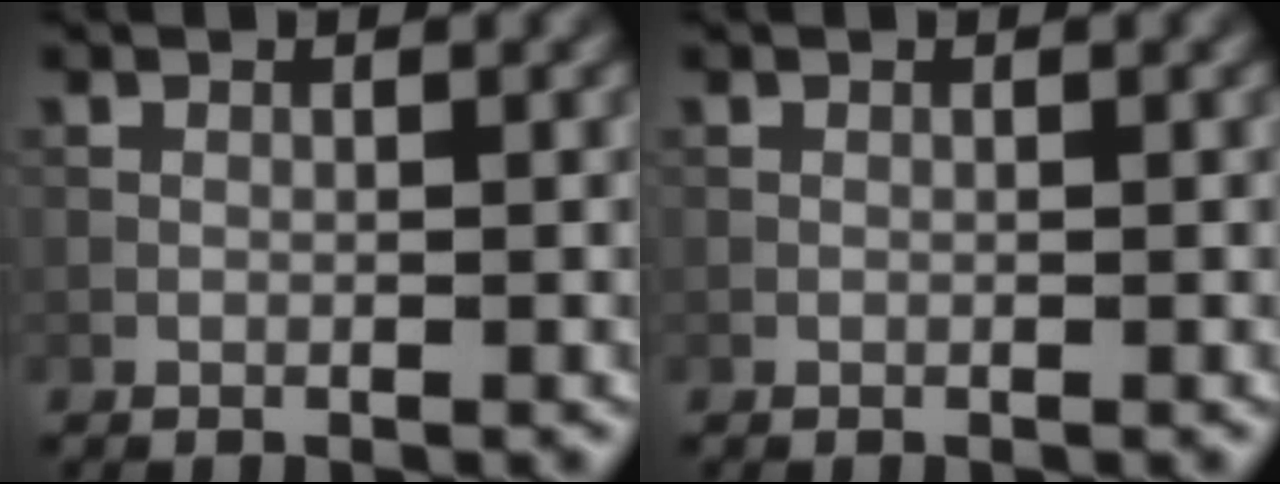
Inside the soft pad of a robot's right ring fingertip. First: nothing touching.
{"total": 0.0}